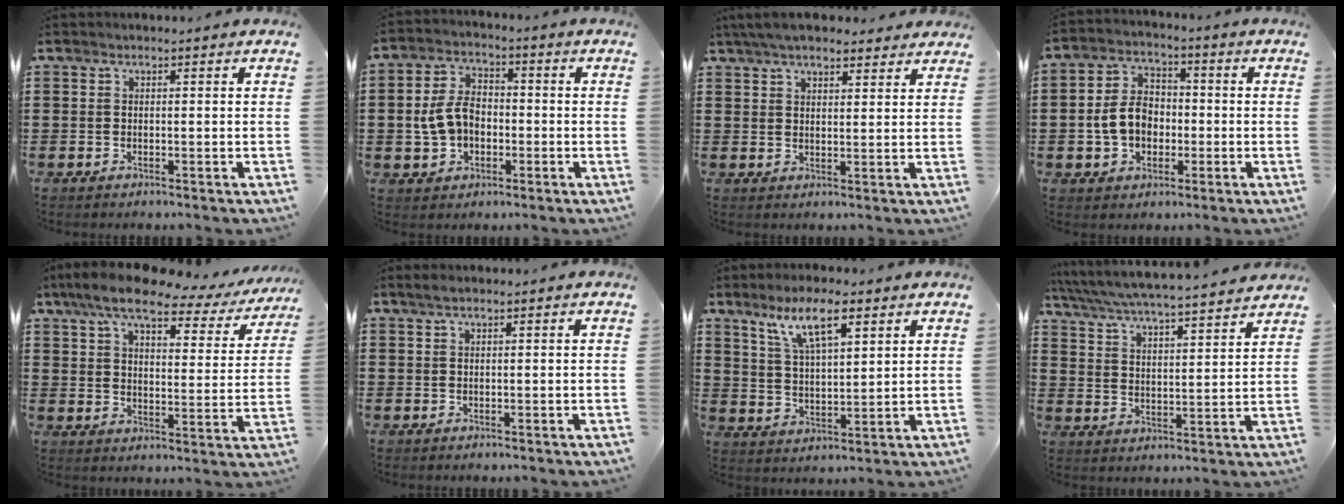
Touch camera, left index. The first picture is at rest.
{"total": 6.9, "force": [-0.9, 4.8, 4.9], "torque": [-0.124, 0.005, -0.025]}
{"total": 5.3, "force": [4.6, 1.2, 2.3], "torque": [-0.057, -0.003, 0.086]}
{"total": 7.1, "force": [-1.2, 5.3, 4.6], "torque": [-0.112, 0.010, -0.028]}
{"total": 9.7, "force": [7.5, 2.3, 5.6], "torque": [-0.122, -0.031, 0.125]}
{"total": 0.9, "force": [0.4, 0.1, 0.7], "torque": [-0.015, -0.001, 0.009]}
{"total": 9.1, "force": [5.6, 2.6, 6.7], "torque": [-0.136, 0.001, 0.097]}
{"total": 4.6, "force": [4.3, -0.5, 1.5], "torque": [-0.050, -0.035, 0.066]}